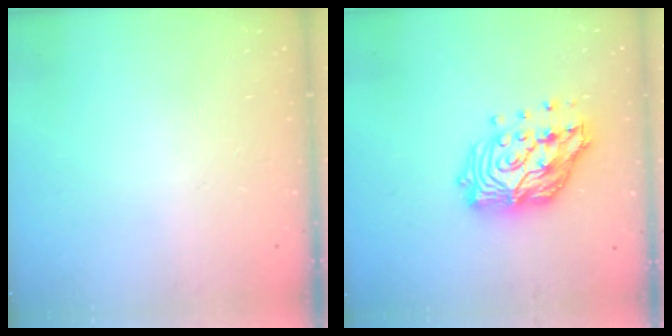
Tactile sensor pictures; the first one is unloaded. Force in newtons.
{"total": 17.9, "press": 17.8, "slide": 1.7}